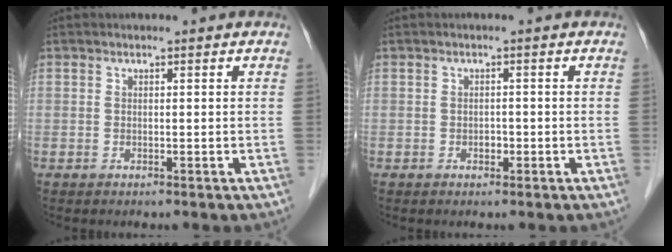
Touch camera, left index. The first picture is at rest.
{"total": 1.0, "force": [-0.4, 0.7, 0.5], "torque": [-0.009, 0.003, -0.007]}